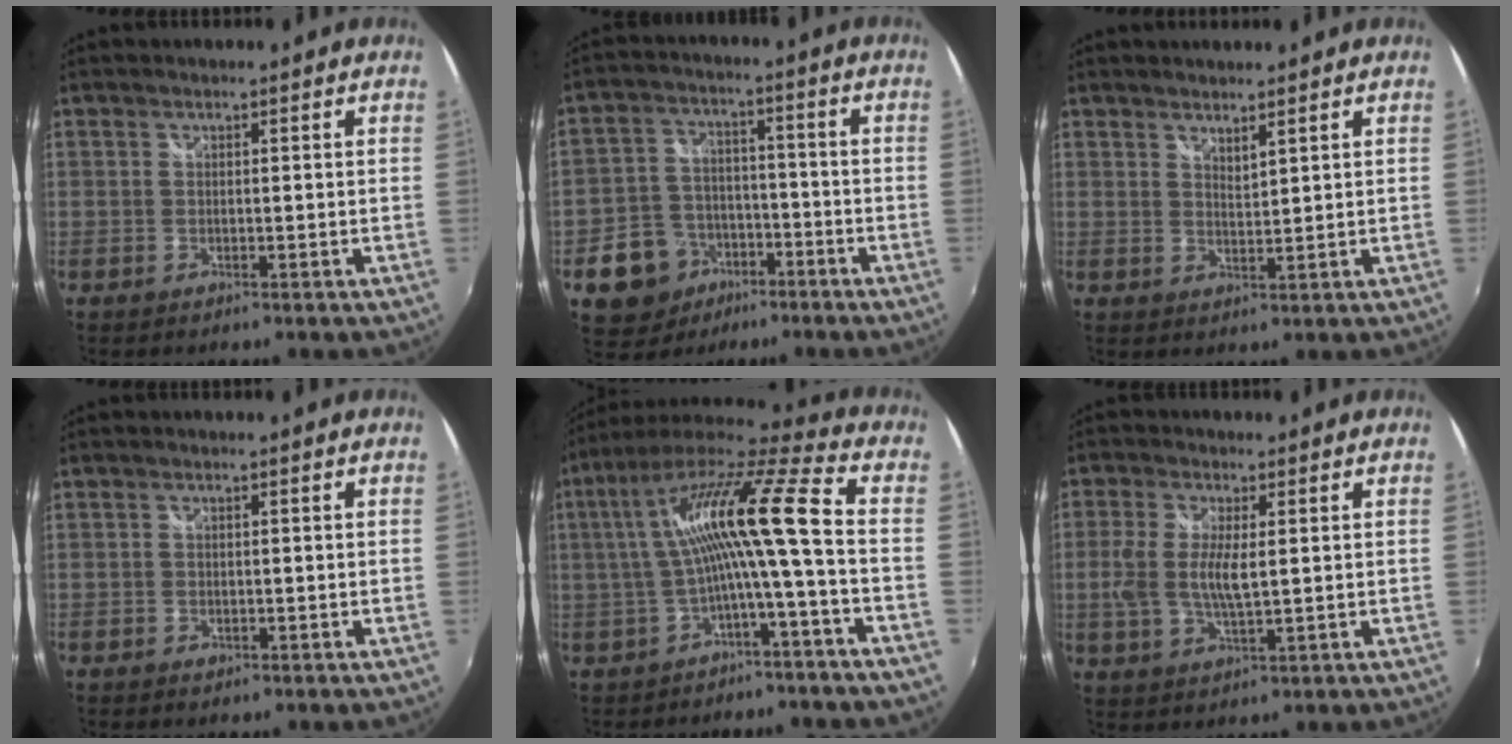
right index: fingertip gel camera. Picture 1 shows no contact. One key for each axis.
{"total": 10.8, "fx": -5.7, "fy": 8.7, "fz": 3.0, "tx": -0.090, "ty": 0.025, "tz": -0.076}
{"total": 2.4, "fx": 2.2, "fy": 0.4, "fz": 1.1, "tx": -0.018, "ty": 0.000, "tz": 0.036}
{"total": 1.0, "fx": -0.5, "fy": 0.8, "fz": 0.3, "tx": -0.007, "ty": -0.002, "tz": -0.006}
{"total": 14.9, "fx": -1.3, "fy": 0.2, "fz": 14.8, "tx": -0.278, "ty": 0.015, "tz": -0.020}
{"total": 6.9, "fx": 0.2, "fy": 2.5, "fz": 6.5, "tx": -0.135, "ty": -0.005, "tz": 0.001}